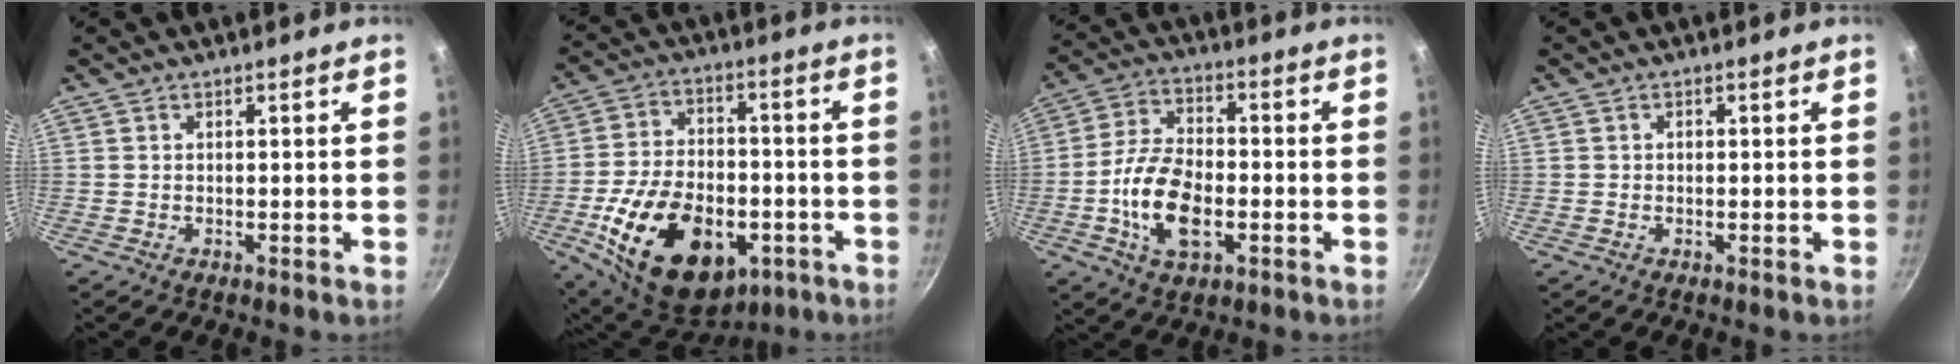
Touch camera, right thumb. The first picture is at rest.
{"total": 23.5, "force": [-7.7, 14.7, 16.7], "torque": [-0.264, 0.027, -0.110]}
{"total": 12.9, "force": [-3.4, 7.1, 10.3], "torque": [-0.190, 0.023, -0.068]}
{"total": 0.6, "force": [-0.1, 0.6, 0.3], "torque": [-0.002, 0.003, -0.002]}